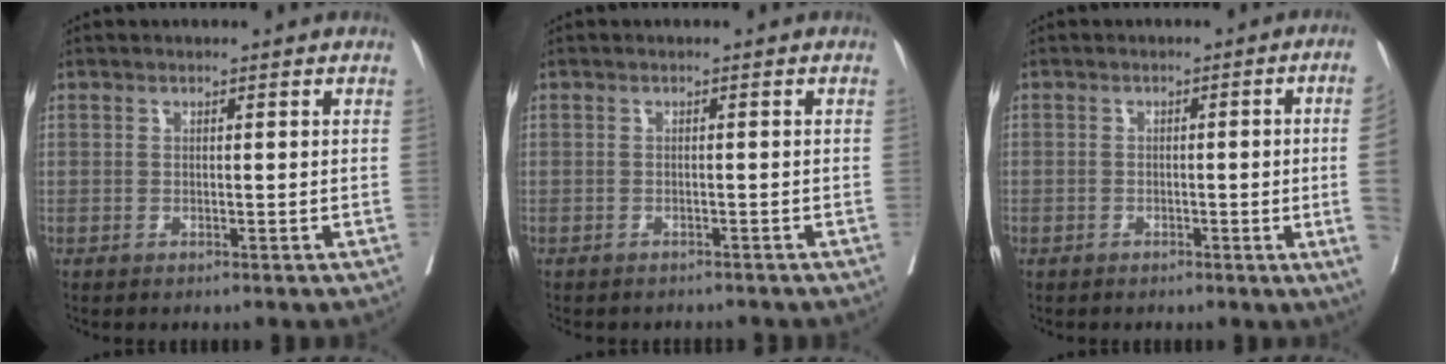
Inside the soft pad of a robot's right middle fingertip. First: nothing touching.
{"total": 4.9, "force": [-4.4, 1.6, 1.2], "torque": [-0.015, -0.003, -0.053]}
{"total": 6.5, "force": [-1.1, -1.4, 6.2], "torque": [-0.065, -0.004, -0.017]}